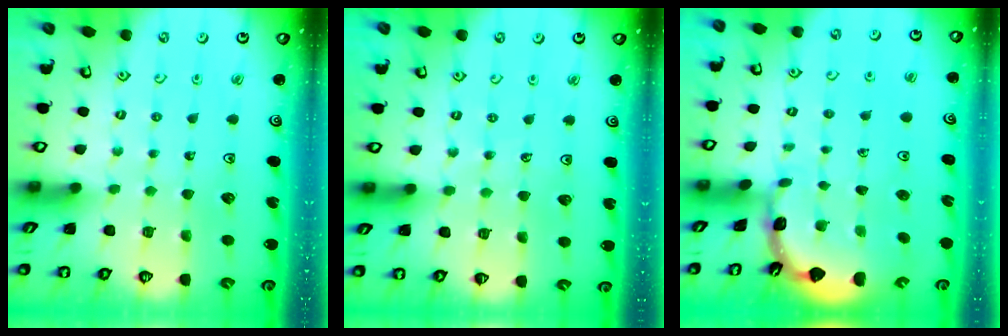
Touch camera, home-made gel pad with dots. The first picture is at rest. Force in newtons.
{"total": 5.0, "press": 4.8, "slide": 1.3}
{"total": 1.6, "press": 1.6, "slide": 0.1}